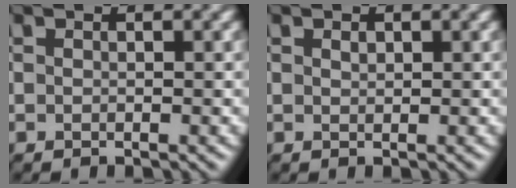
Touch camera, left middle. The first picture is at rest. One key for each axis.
{"total": 0.6, "fx": 0.3, "fy": 0.3, "fz": 0.3, "tx": -0.006, "ty": -0.001, "tz": 0.008}